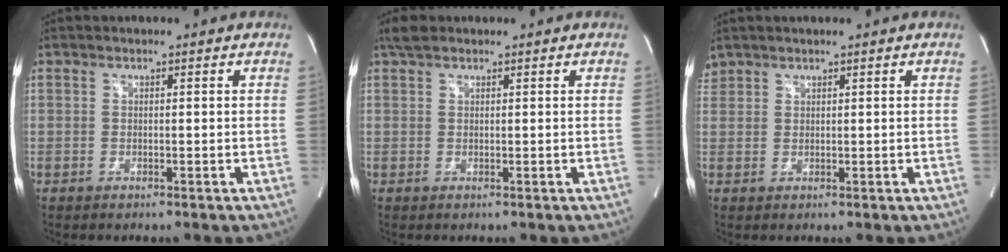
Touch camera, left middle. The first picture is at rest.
{"total": 2.0, "force": [1.6, 0.9, 0.8], "torque": [-0.019, 0.013, 0.029]}
{"total": 1.7, "force": [1.6, 0.7, 0.0], "torque": [-0.004, 0.014, 0.032]}